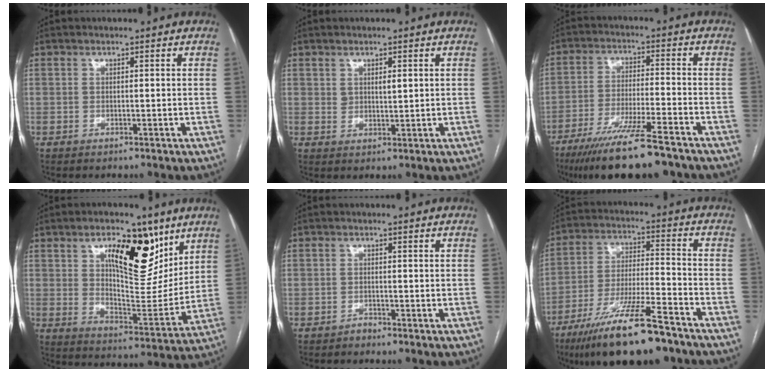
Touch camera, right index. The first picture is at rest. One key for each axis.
{"total": 2.2, "fx": 1.0, "fy": 1.0, "fz": 1.8, "tx": -0.031, "ty": -0.001, "tz": 0.020}
{"total": 14.3, "fx": -10.8, "fy": 1.2, "fz": 9.3, "tx": -0.167, "ty": -0.039, "tz": -0.181}
{"total": 15.4, "fx": 7.9, "fy": 6.0, "fz": 11.8, "tx": -0.171, "ty": -0.002, "tz": 0.131}
{"total": 0.8, "fx": -0.7, "fy": 0.3, "fz": -0.2, "tx": 0.006, "ty": 0.000, "tz": -0.017}
{"total": 16.8, "fx": -11.9, "fy": 2.3, "fz": 11.8, "tx": -0.209, "ty": -0.029, "tz": -0.209}